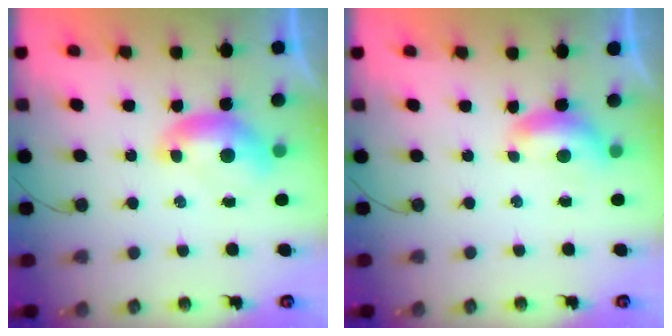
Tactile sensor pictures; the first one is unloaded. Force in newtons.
{"total": 1.4, "press": 1.3, "slide": 0.4}